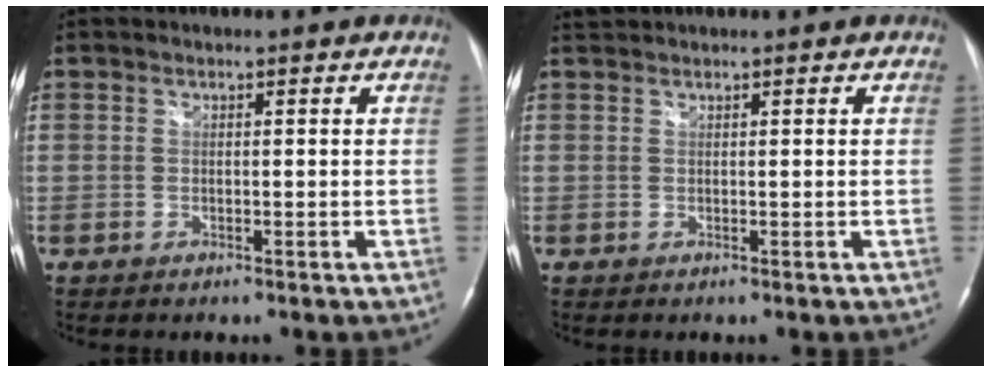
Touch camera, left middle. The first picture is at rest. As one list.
[{"total": 0.9, "force": [0.9, -0.1, -0.1], "torque": [-0.006, 0.015, 0.024]}]